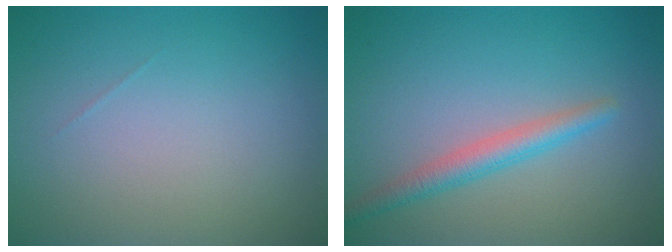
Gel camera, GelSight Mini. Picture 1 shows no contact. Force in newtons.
{"total": 2.5, "press": 2.5, "slide": 0.1}